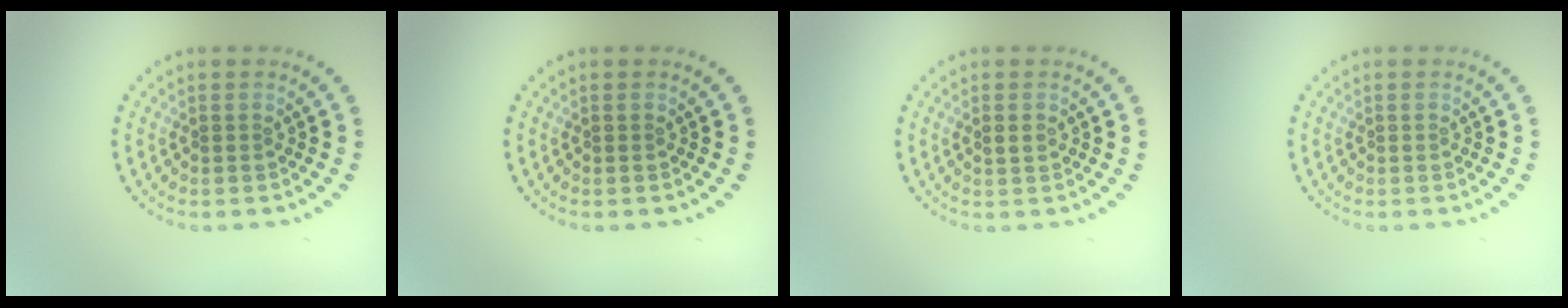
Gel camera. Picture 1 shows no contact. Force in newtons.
{"total": 0.0}
{"total": 0.9, "press": 0.9, "slide": 0.2}
{"total": 0.0}